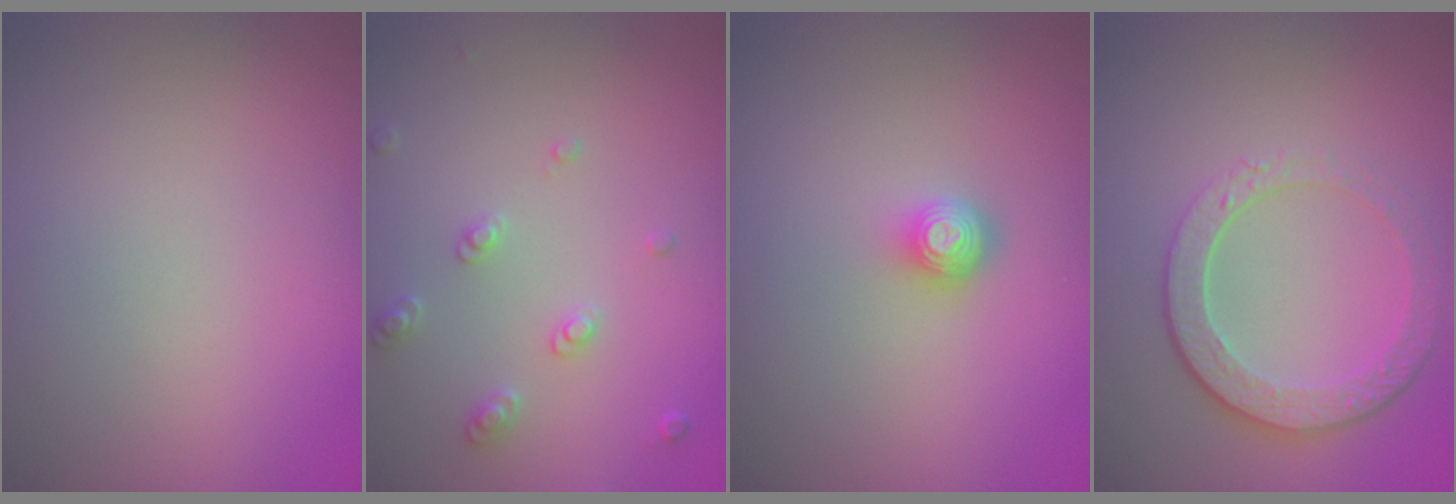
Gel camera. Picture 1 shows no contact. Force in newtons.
{"total": 2.2, "press": 2.1, "slide": 0.6}
{"total": 2.0, "press": 1.4, "slide": 1.5}
{"total": 4.7, "press": 3.3, "slide": 3.3}